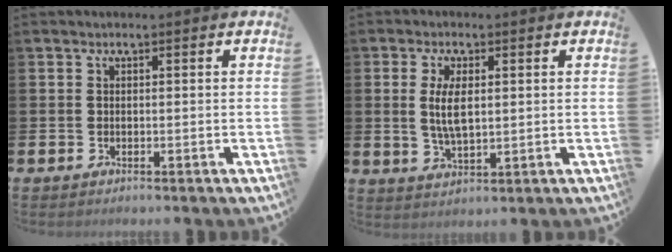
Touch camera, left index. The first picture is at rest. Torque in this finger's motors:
{"motor_torque": [0.73, 0.45, 0.23, 0.21]}